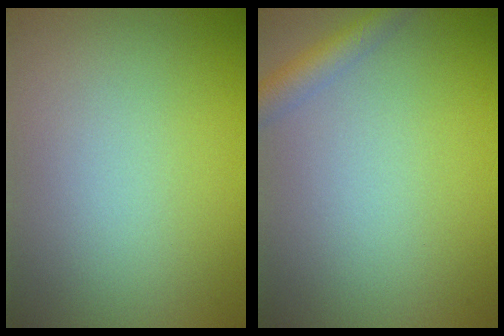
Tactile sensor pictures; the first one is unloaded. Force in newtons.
{"total": 2.4, "press": 2.4, "slide": 0.1}